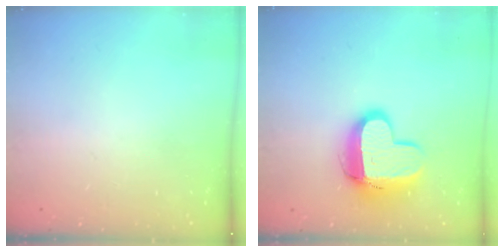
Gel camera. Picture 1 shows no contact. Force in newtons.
{"total": 13.0, "press": 13.0, "slide": 1.2}